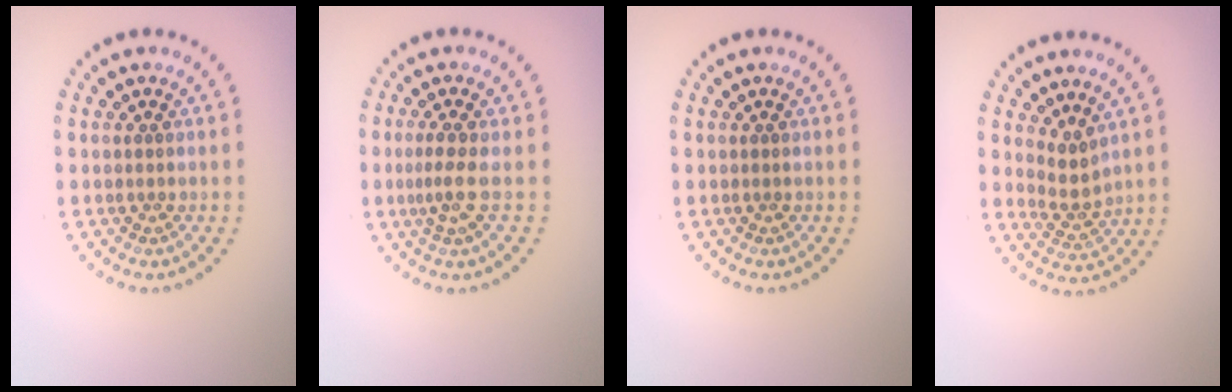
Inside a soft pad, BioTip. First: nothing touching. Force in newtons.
{"total": 2.2, "press": 1.4, "slide": 1.7}
{"total": 0.0}
{"total": 2.2, "press": 1.7, "slide": 1.4}